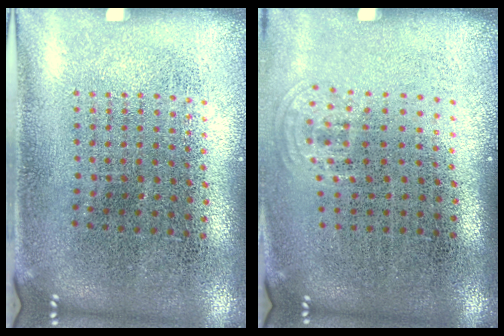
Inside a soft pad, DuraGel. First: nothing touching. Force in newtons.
{"total": 0.7, "press": 0.5, "slide": 0.5}